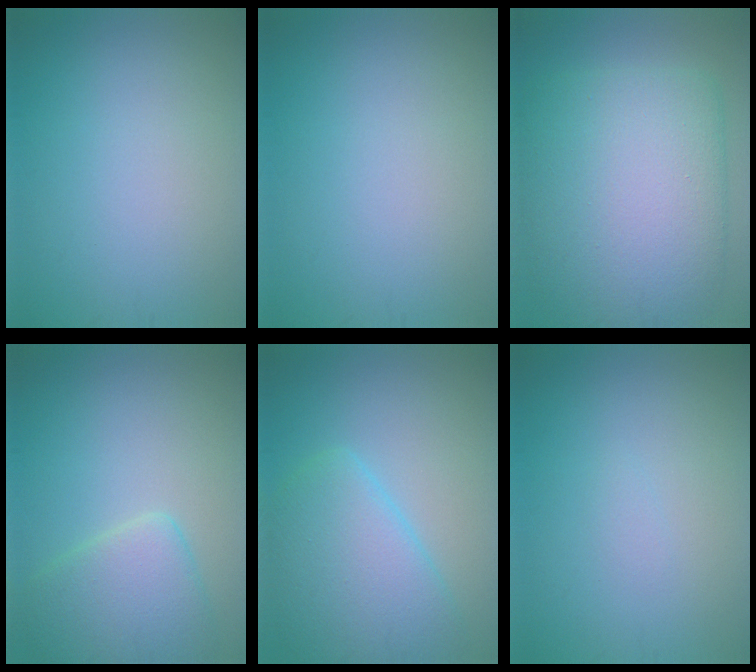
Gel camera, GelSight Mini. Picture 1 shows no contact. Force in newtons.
{"total": 0.0}
{"total": 13.4, "press": 13.4, "slide": 0.3}
{"total": 4.3, "press": 4.3, "slide": 0.2}
{"total": 6.2, "press": 6.2, "slide": 0.3}
{"total": 0.5, "press": 0.5, "slide": 0.1}